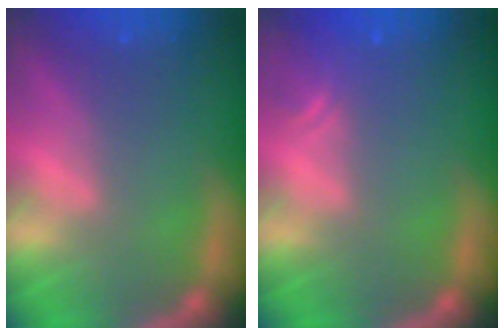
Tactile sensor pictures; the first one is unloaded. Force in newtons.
{"total": 1.9}